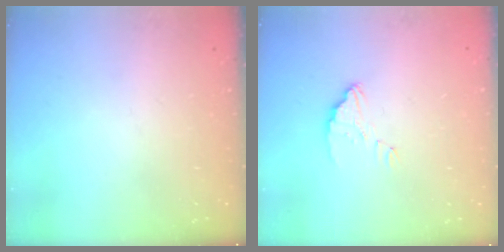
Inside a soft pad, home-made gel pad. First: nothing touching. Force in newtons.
{"total": 3.0, "press": 3.0, "slide": 0.2}